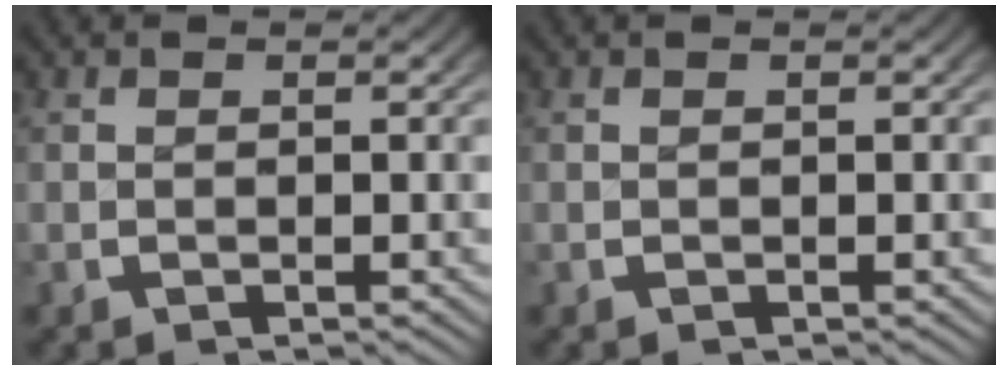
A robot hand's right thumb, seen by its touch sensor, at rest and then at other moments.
{"total": 0.0}